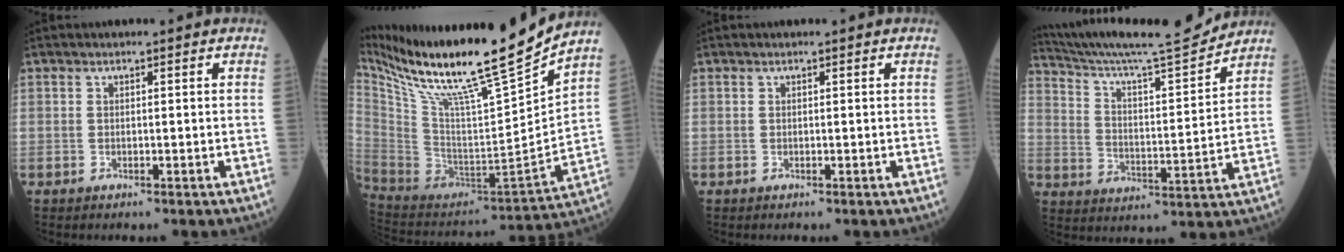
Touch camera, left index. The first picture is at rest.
{"total": 24.4, "force": [19.7, -0.4, 14.3], "torque": [-0.250, -0.044, 0.338]}
{"total": 0.0}
{"total": 16.9, "force": [16.0, -0.7, 5.4], "torque": [-0.104, -0.026, 0.253]}